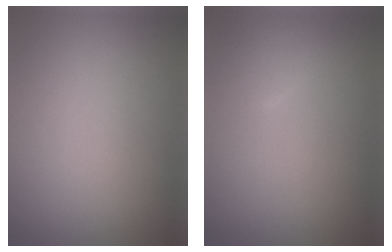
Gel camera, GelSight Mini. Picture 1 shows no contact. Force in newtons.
{"total": 1.6, "press": 1.6, "slide": 0.1}